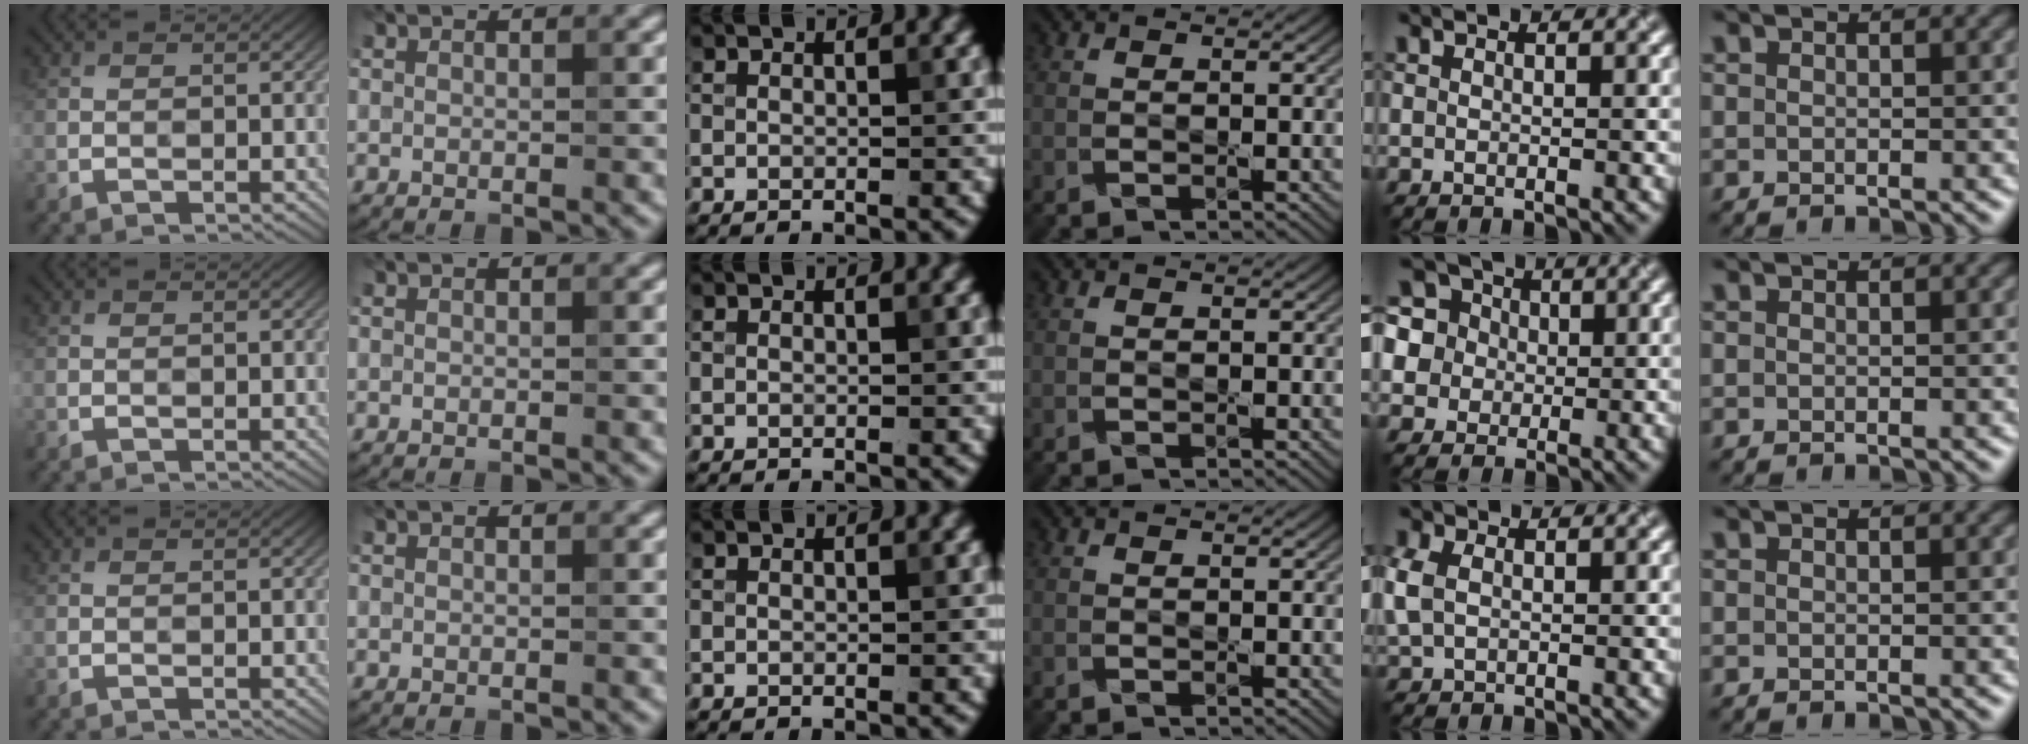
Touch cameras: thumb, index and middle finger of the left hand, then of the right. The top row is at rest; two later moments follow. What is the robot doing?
{"motion": "press", "object": "toy piano key"}